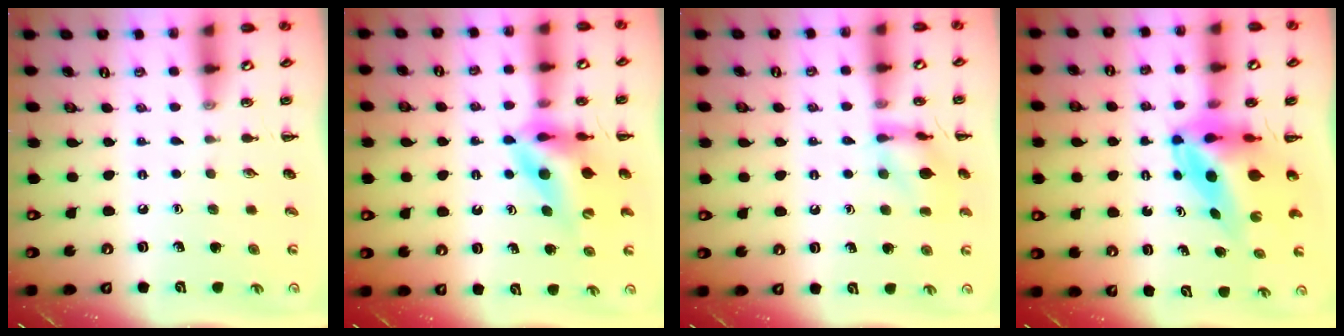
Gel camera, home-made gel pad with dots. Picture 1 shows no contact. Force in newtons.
{"total": 11.5, "press": 10.9, "slide": 3.5}
{"total": 11.6, "press": 11.5, "slide": 0.9}
{"total": 8.0, "press": 7.6, "slide": 2.5}